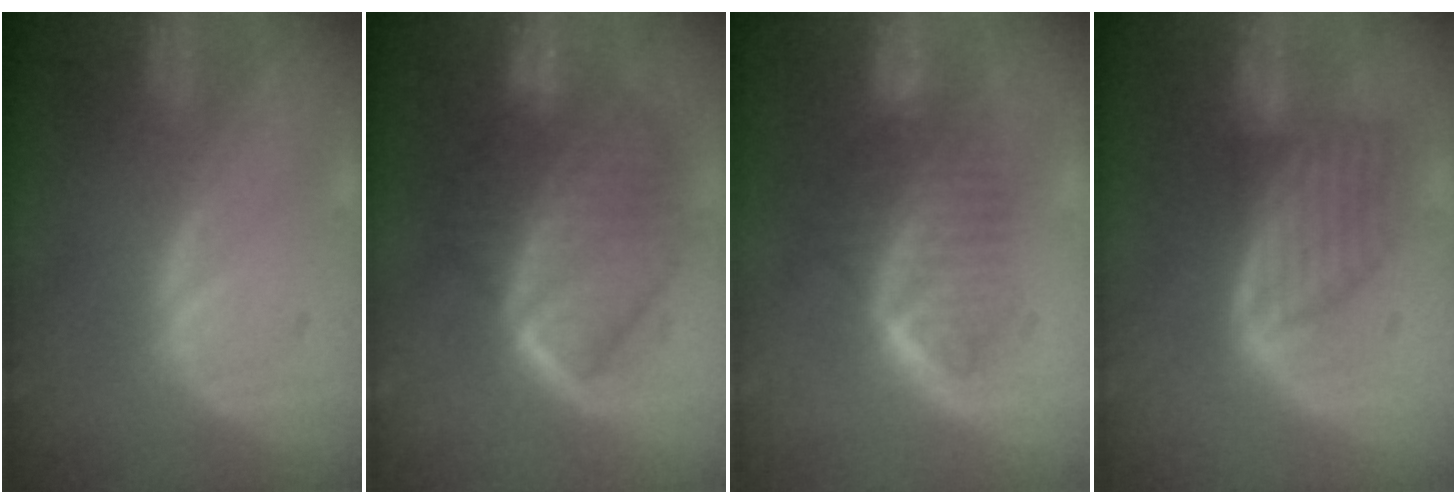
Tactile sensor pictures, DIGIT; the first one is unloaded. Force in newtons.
{"total": 10.5, "press": 10.4, "slide": 1.0}
{"total": 6.4, "press": 5.9, "slide": 2.6}
{"total": 7.3, "press": 6.5, "slide": 3.3}